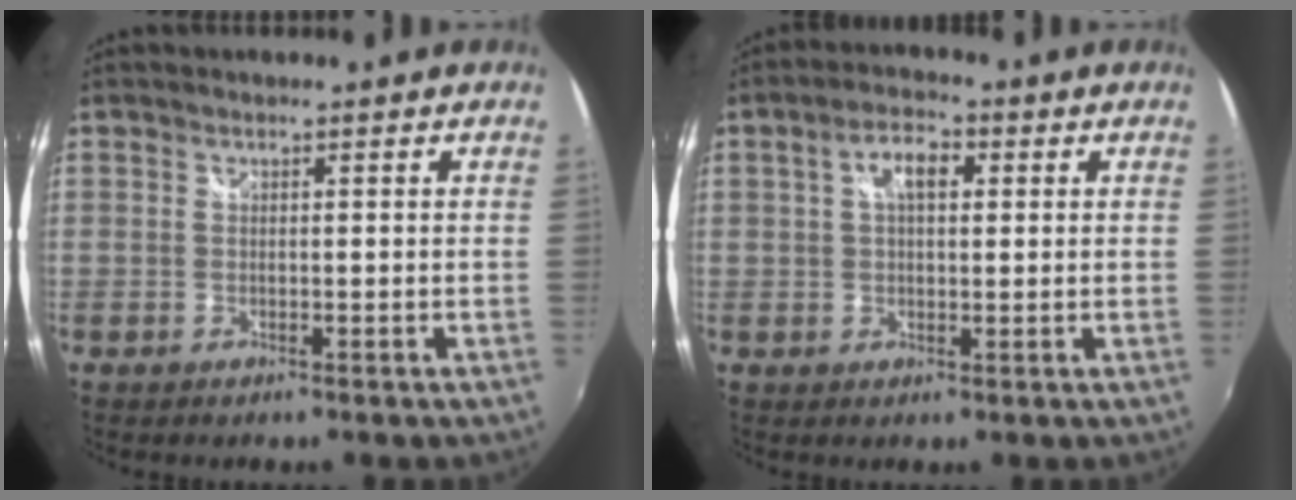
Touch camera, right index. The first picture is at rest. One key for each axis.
{"total": 5.5, "fx": 1.5, "fy": 2.9, "fz": 4.4, "tx": -0.076, "ty": 0.016, "tz": 0.024}